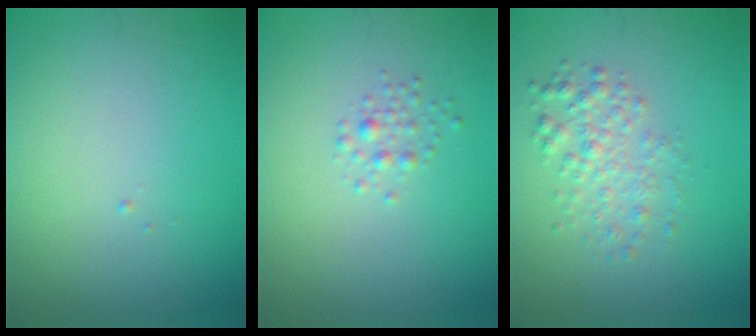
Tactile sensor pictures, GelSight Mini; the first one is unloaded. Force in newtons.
{"total": 1.2, "press": 1.2, "slide": 0.0}
{"total": 2.5, "press": 2.5, "slide": 0.0}